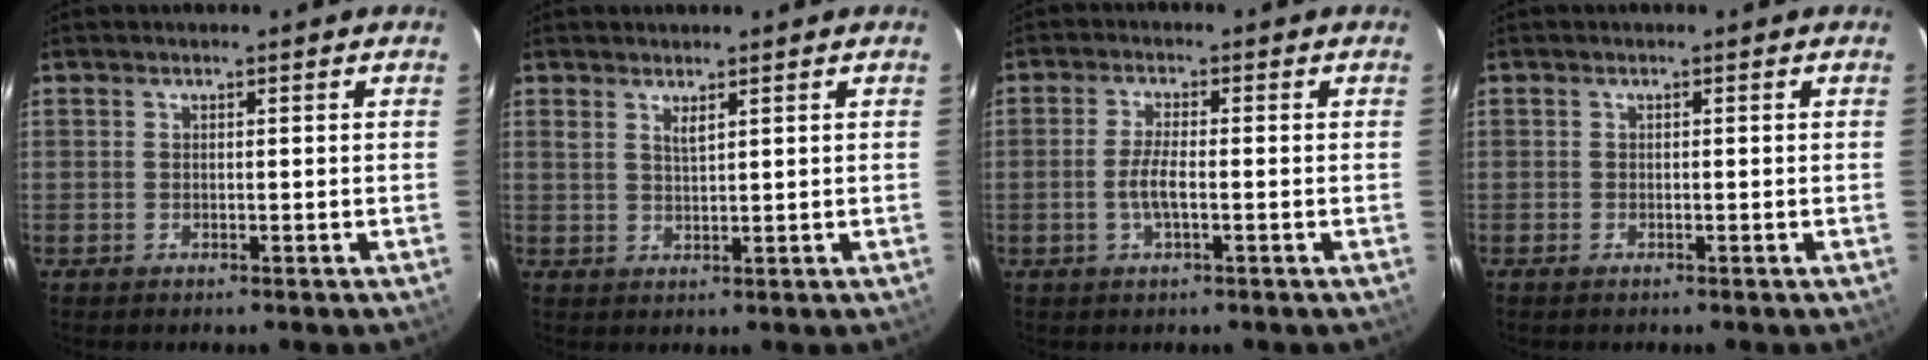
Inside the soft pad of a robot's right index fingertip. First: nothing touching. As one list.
[{"total": 1.8, "force": [1.3, 0.3, 1.2], "torque": [-0.023, -0.001, 0.023]}, {"total": 4.0, "force": [-1.1, 0.8, 3.8], "torque": [-0.076, -0.001, -0.020]}, {"total": 0.6, "force": [-0.5, 0.3, 0.2], "torque": [-0.006, -0.002, -0.011]}]